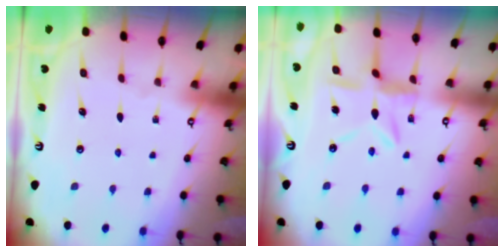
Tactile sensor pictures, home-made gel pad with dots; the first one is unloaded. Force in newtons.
{"total": 10.0, "press": 10.0, "slide": 1.0}